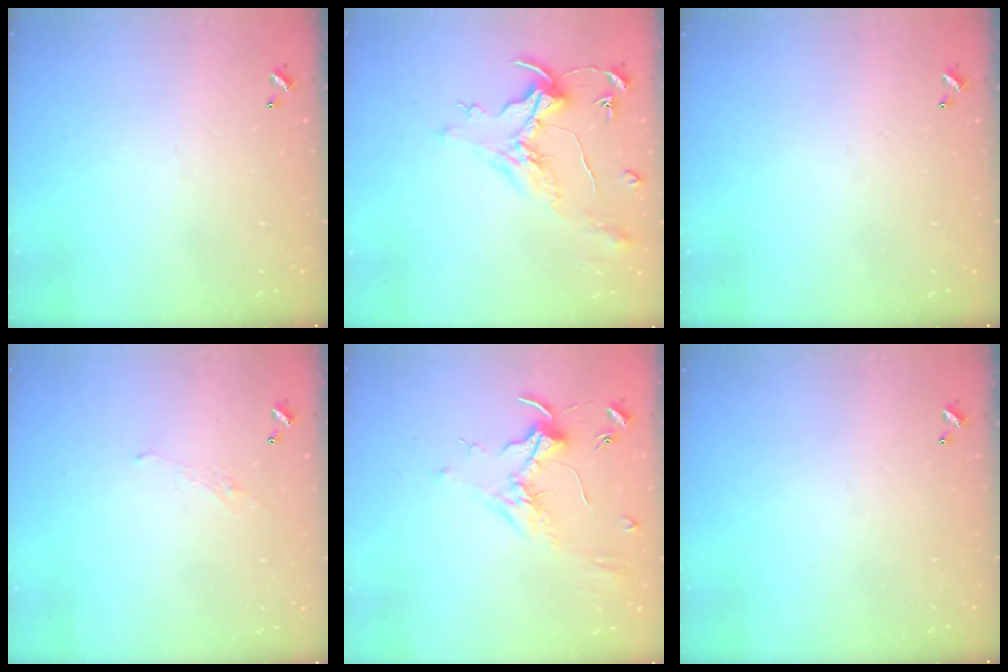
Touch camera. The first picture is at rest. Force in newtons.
{"total": 1.6, "press": 1.4, "slide": 0.7}
{"total": 0.0}
{"total": 1.6, "press": 1.5, "slide": 0.7}
{"total": 1.7, "press": 1.5, "slide": 0.8}
{"total": 0.0}